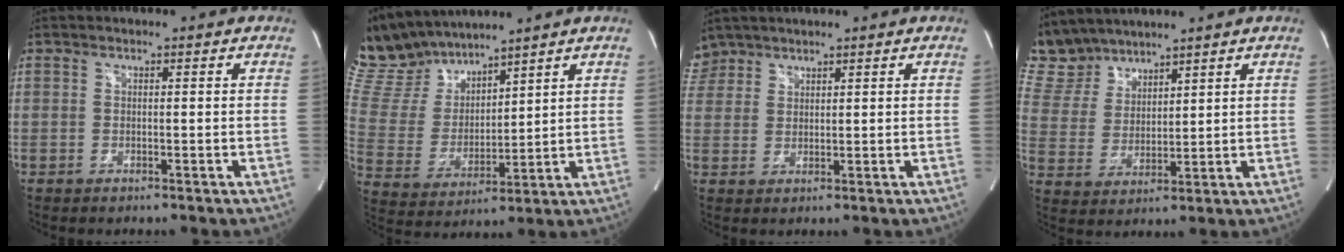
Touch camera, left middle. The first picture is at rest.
{"total": 12.4, "force": [11.4, 3.4, 3.3], "torque": [-0.090, 0.017, 0.240]}
{"total": 4.1, "force": [3.4, 2.1, -0.3], "torque": [0.008, 0.014, 0.071]}
{"total": 8.2, "force": [7.8, 2.6, 0.7], "torque": [-0.032, 0.013, 0.173]}